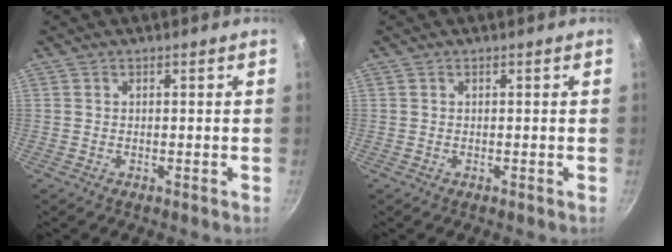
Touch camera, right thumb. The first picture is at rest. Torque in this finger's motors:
{"motor_torque": [-0.04, -0.03, 0.00, 0.00, 0.00]}